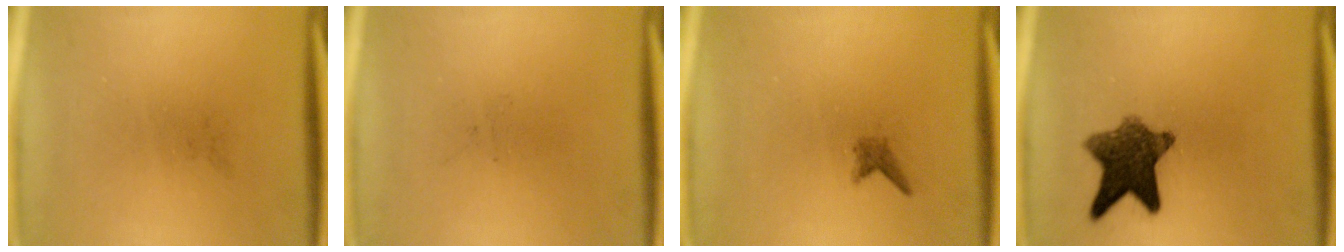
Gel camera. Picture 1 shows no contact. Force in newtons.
{"total": 0.0}
{"total": 1.0}
{"total": 9.0}